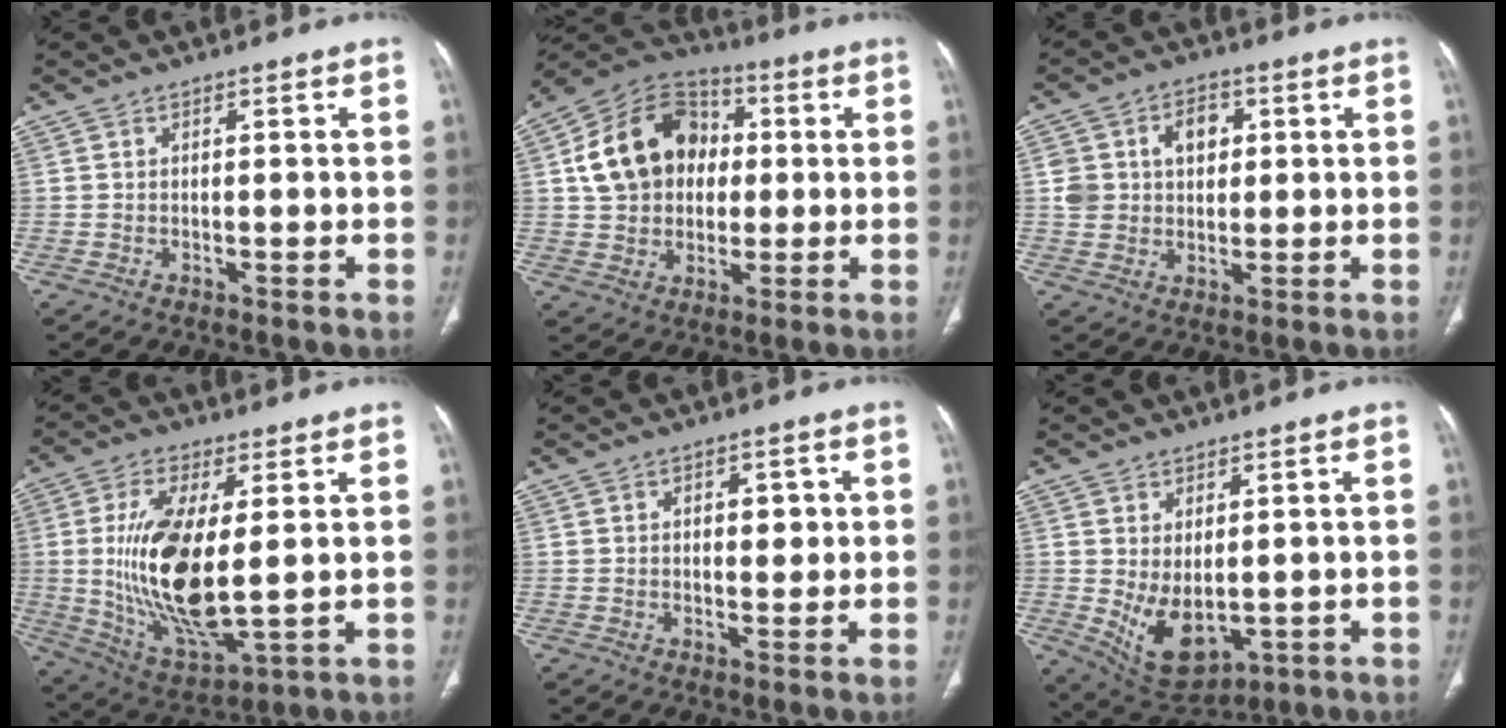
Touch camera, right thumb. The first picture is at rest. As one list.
[{"total": 16.9, "force": [2.2, 13.5, 9.9], "torque": [-0.145, 0.023, 0.034]}, {"total": 8.8, "force": [2.2, 6.8, 5.2], "torque": [-0.052, -0.001, 0.042]}, {"total": 18.4, "force": [1.2, 7.2, 16.9], "torque": [-0.330, -0.025, 0.036]}, {"total": 3.8, "force": [0.8, 2.1, 3.1], "torque": [-0.029, -0.002, 0.012]}, {"total": 9.1, "force": [-0.5, 5.0, 7.5], "torque": [-0.118, -0.013, 0.019]}]